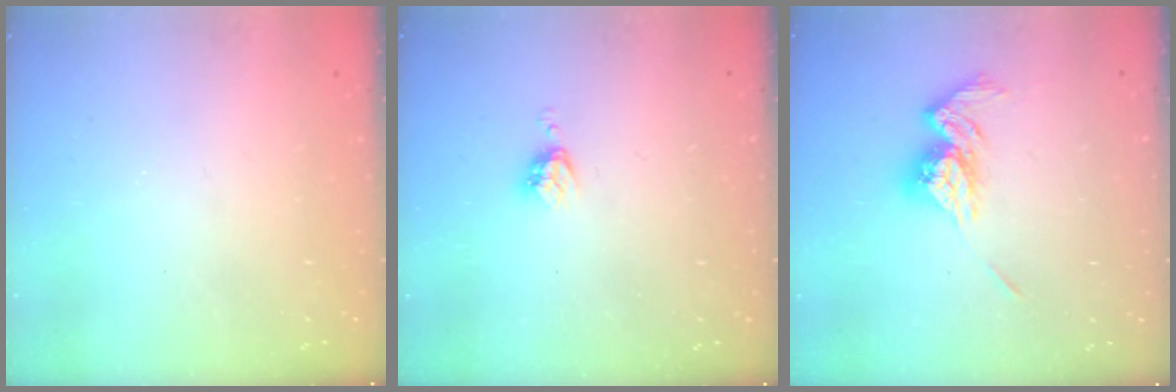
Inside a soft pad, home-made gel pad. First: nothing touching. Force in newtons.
{"total": 3.6, "press": 3.6, "slide": 0.2}
{"total": 11.4, "press": 11.4, "slide": 0.6}